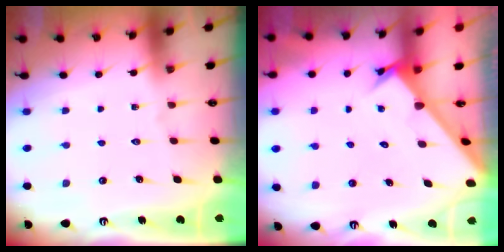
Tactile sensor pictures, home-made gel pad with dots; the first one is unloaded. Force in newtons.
{"total": 2.4, "press": 2.4, "slide": 0.1}